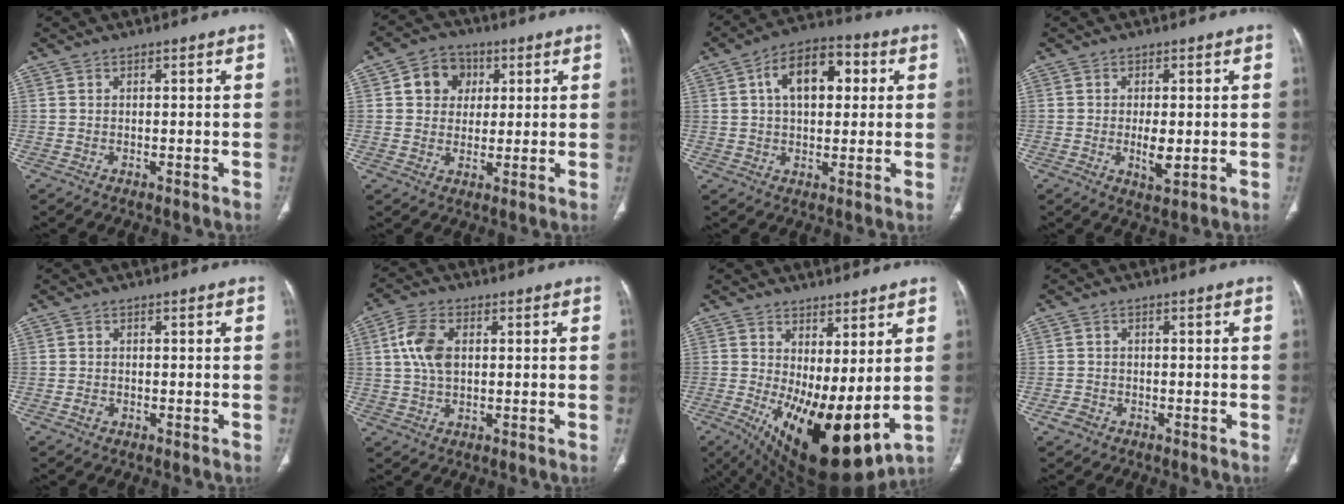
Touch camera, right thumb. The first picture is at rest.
{"total": 7.5, "force": [2.1, 6.5, 3.2], "torque": [-0.017, -0.001, 0.030]}
{"total": 12.5, "force": [3.2, 7.2, 9.7], "torque": [-0.132, 0.019, 0.045]}
{"total": 4.4, "force": [-0.4, 1.8, 4.0], "torque": [-0.068, -0.010, -0.004]}
{"total": 1.1, "force": [-0.5, 0.8, 0.5], "torque": [-0.011, 0.003, -0.008]}
{"total": 7.5, "force": [1.4, 4.4, 5.9], "torque": [-0.123, 0.007, 0.027]}
{"total": 16.7, "force": [0.0, 6.5, 15.3], "torque": [-0.260, -0.035, 0.024]}
{"total": 2.0, "force": [-1.2, 1.4, 0.6], "torque": [-0.013, 0.006, -0.021]}